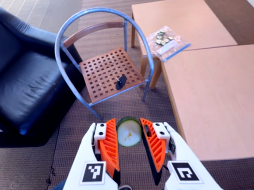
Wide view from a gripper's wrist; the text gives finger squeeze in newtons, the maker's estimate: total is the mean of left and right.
{"total": 7.4, "left": 7.2, "right": 7.7}